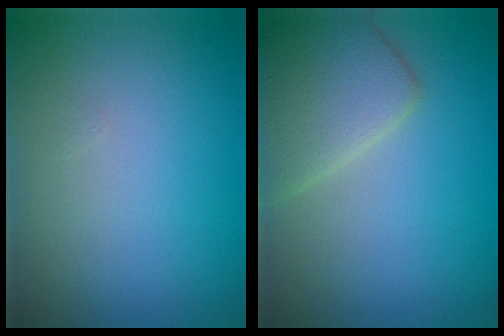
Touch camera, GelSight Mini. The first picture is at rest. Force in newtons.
{"total": 4.4, "press": 4.4, "slide": 0.3}